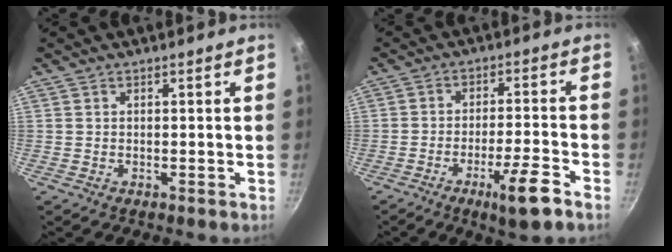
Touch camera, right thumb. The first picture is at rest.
{"total": 8.9, "force": [-5.1, 1.1, 7.3], "torque": [-0.118, 0.028, -0.078]}